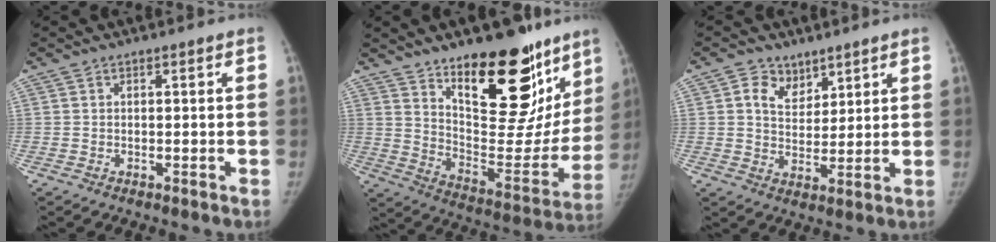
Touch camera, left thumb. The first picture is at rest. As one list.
[{"total": 27.9, "force": [17.2, 11.7, 18.5], "torque": [-0.215, -0.100, 0.266]}, {"total": 6.4, "force": [3.7, 4.6, 2.6], "torque": [-0.021, -0.022, 0.067]}]